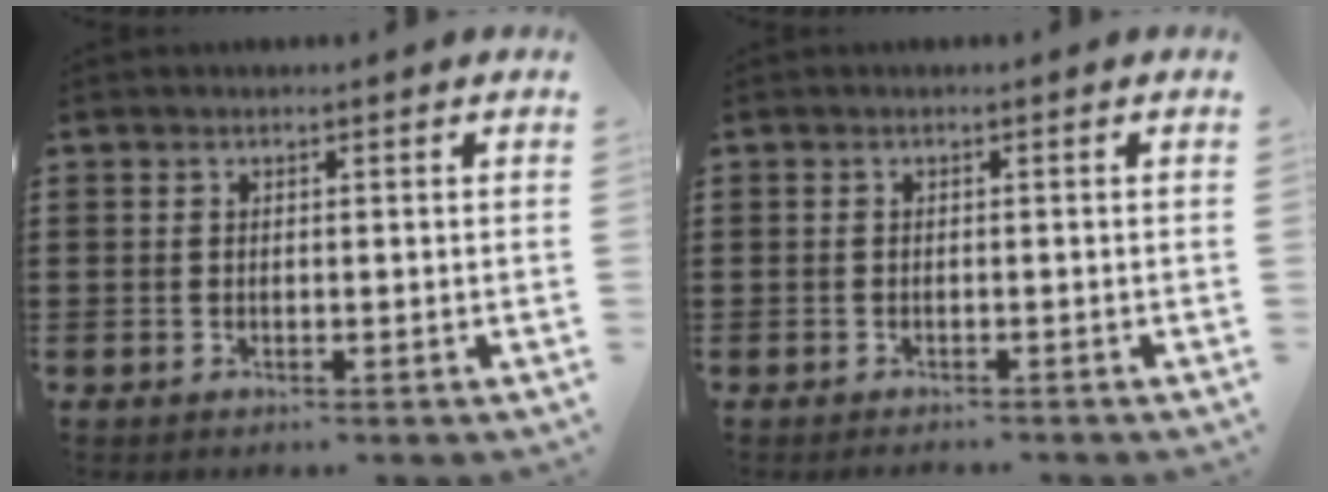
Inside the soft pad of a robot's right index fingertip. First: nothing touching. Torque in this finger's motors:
{"motor_torque": [-0.38, 0.27, -0.03, -0.06]}